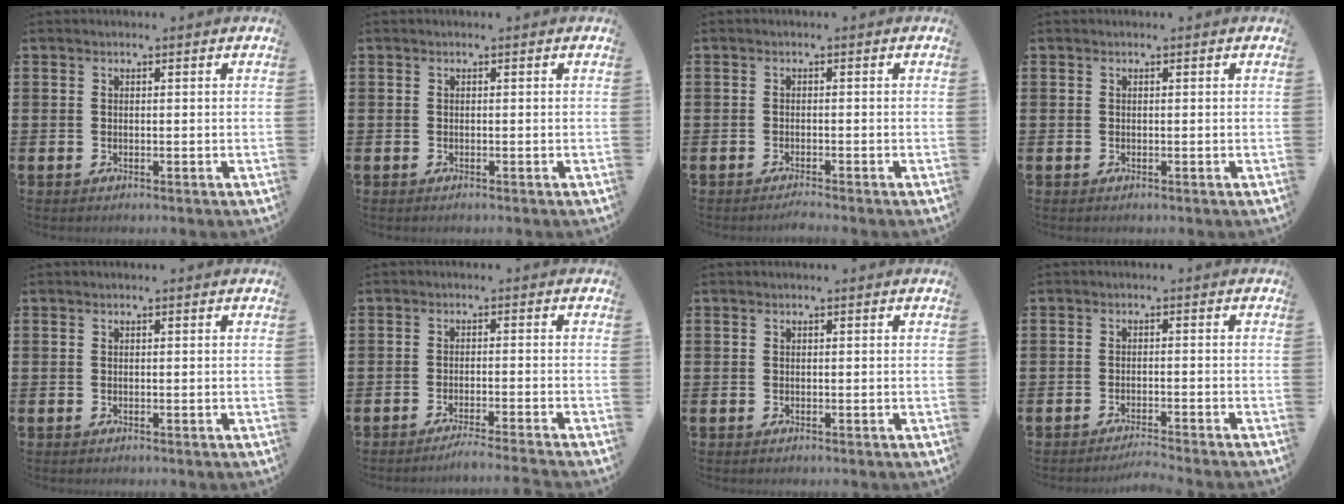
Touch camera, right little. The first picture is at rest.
{"total": 0.0}
{"total": 0.9, "force": [-0.8, -0.1, 0.4], "torque": [-0.005, -0.003, -0.015]}
{"total": 0.0}
{"total": 0.0}
{"total": 2.0, "force": [-1.8, -0.4, 0.7], "torque": [-0.011, 0.002, -0.035]}
{"total": 0.0}
{"total": 1.7, "force": [-1.6, -0.2, 0.5], "torque": [-0.006, 0.003, -0.032]}